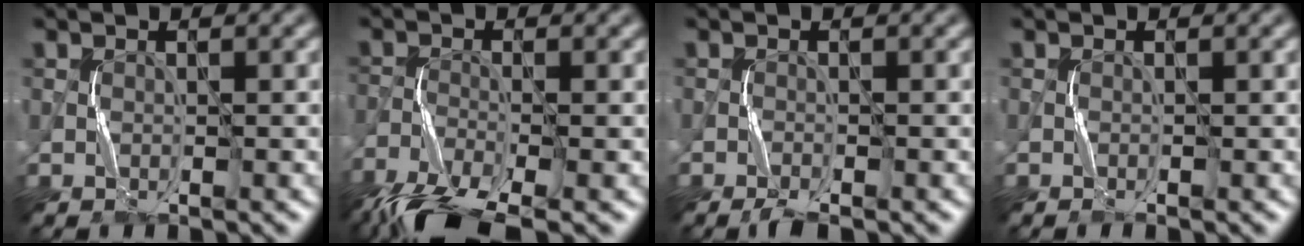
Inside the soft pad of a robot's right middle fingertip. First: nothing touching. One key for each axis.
{"total": 7.7, "fx": -6.3, "fy": 1.5, "fz": 4.1, "tx": -0.084, "ty": -0.028, "tz": -0.126}
{"total": 1.2, "fx": -1.0, "fy": 0.0, "fz": 0.5, "tx": -0.012, "ty": 0.004, "tz": -0.024}
{"total": 0.0}